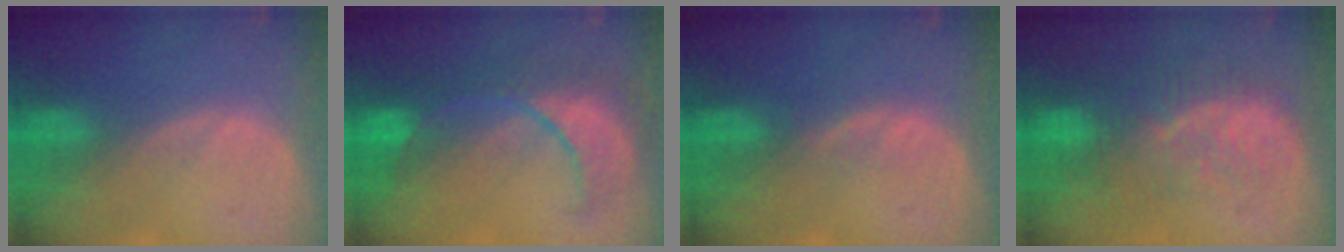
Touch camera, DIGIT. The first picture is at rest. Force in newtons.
{"total": 8.4, "press": 8.4, "slide": 0.2}
{"total": 1.1, "press": 1.0, "slide": 0.2}
{"total": 9.7, "press": 8.5, "slide": 4.8}